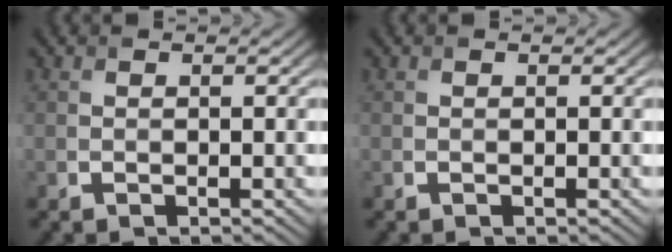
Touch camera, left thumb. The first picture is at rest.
{"total": 0.0}